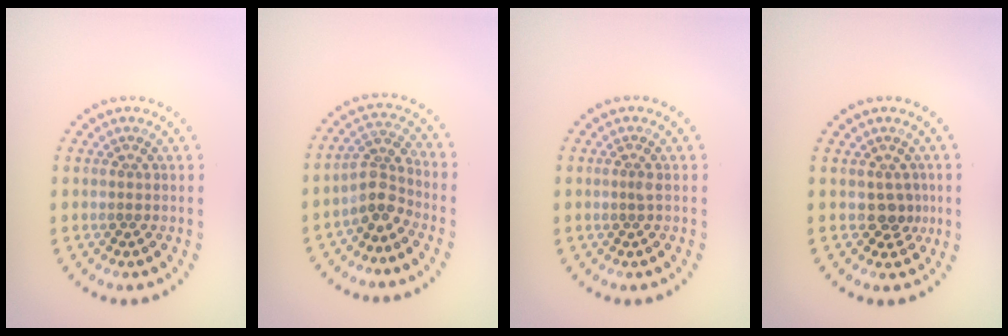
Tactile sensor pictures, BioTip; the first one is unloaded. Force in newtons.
{"total": 3.0, "press": 2.3, "slide": 1.9}
{"total": 0.7, "press": 0.5, "slide": 0.4}
{"total": 1.6, "press": 1.4, "slide": 0.8}